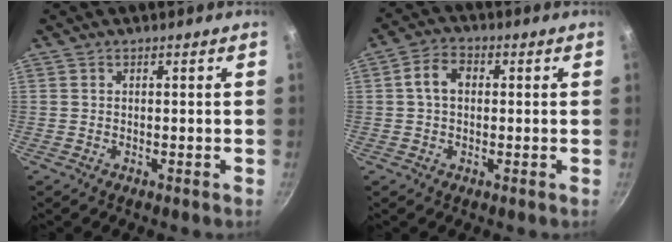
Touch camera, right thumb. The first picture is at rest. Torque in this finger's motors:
{"motor_torque": [0.11, 1.48, 0.73, 0.04, 0.10]}